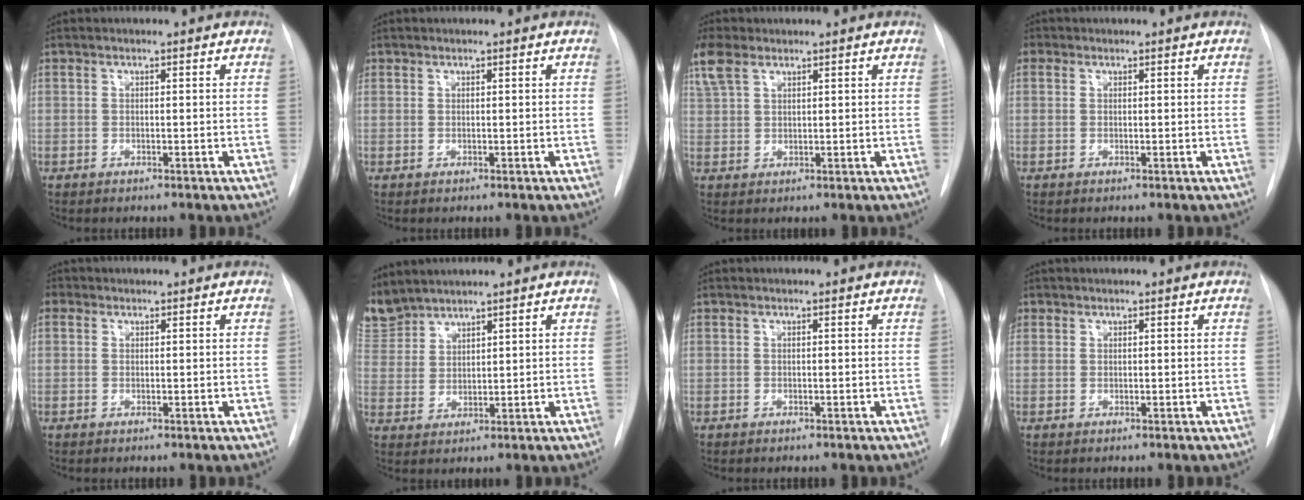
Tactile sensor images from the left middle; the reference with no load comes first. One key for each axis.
{"total": 0.0}
{"total": 4.6, "fx": 3.1, "fy": 2.3, "fz": 2.5, "tx": -0.067, "ty": 0.018, "tz": 0.072}
{"total": 1.0, "fx": 0.5, "fy": 0.9, "fz": 0.2, "tx": 0.004, "ty": 0.005, "tz": 0.005}
{"total": 1.3, "fx": 0.6, "fy": 1.1, "fz": 0.3, "tx": -0.002, "ty": 0.007, "tz": 0.006}
{"total": 6.6, "fx": 6.3, "fy": 1.8, "fz": 0.2, "tx": -0.013, "ty": 0.010, "tz": 0.140}
{"total": 0.0}
{"total": 0.7, "fx": 0.4, "fy": 0.6, "fz": 0.0, "tx": 0.008, "ty": 0.006, "tz": 0.006}